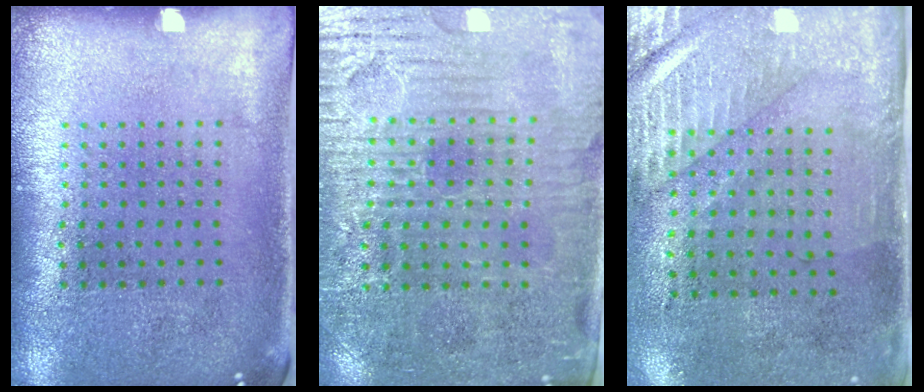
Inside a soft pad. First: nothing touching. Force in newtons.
{"total": 3.7, "press": 3.5, "slide": 1.4}
{"total": 3.0, "press": 2.4, "slide": 1.6}